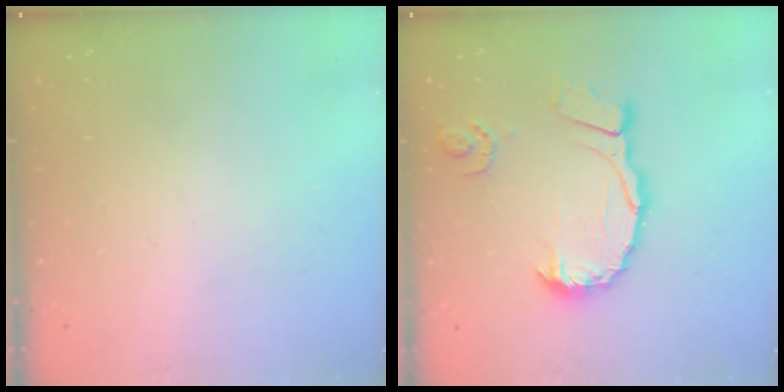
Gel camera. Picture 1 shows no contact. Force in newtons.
{"total": 12.1, "press": 12.0, "slide": 1.4}